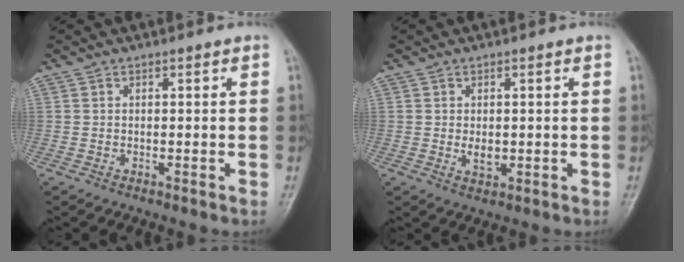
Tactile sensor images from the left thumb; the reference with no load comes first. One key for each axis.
{"total": 2.7, "fx": 0.0, "fy": 1.6, "fz": 2.2, "tx": -0.031, "ty": -0.005, "tz": 0.005}